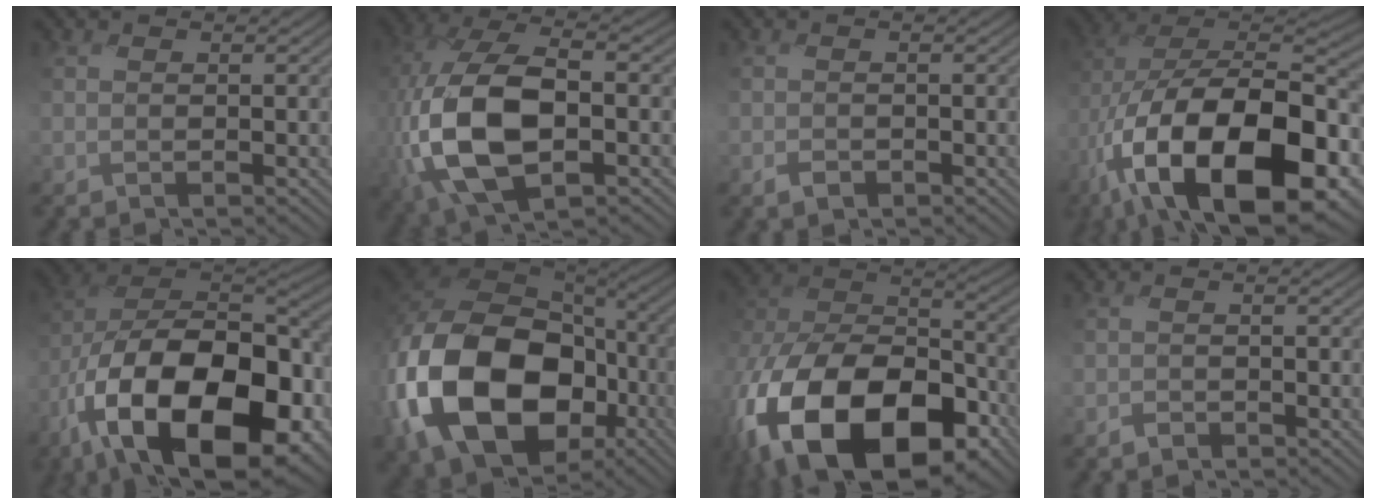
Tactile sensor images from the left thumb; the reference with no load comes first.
{"total": 16.2, "force": [-3.2, 9.2, 13.0], "torque": [-0.313, -0.025, -0.045]}
{"total": 1.1, "force": [-0.9, 0.7, 0.1], "torque": [-0.002, -0.003, -0.023]}
{"total": 21.3, "force": [-9.4, 10.8, 15.8], "torque": [-0.310, -0.027, -0.144]}
{"total": 20.7, "force": [-9.9, 10.9, 14.6], "torque": [-0.278, -0.031, -0.159]}
{"total": 20.4, "force": [-5.3, 15.1, 12.6], "torque": [-0.324, -0.034, -0.087]}
{"total": 22.5, "force": [-13.3, 12.6, 13.0], "torque": [-0.297, -0.090, -0.201]}
{"total": 1.3, "force": [-1.1, 0.5, -0.3], "torque": [0.004, -0.001, -0.027]}